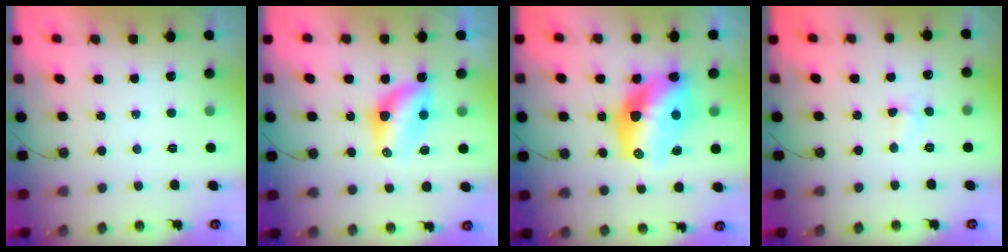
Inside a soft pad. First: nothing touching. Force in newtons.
{"total": 6.8, "press": 6.8, "slide": 0.5}
{"total": 16.7, "press": 16.6, "slide": 1.8}
{"total": 3.9, "press": 3.8, "slide": 0.6}